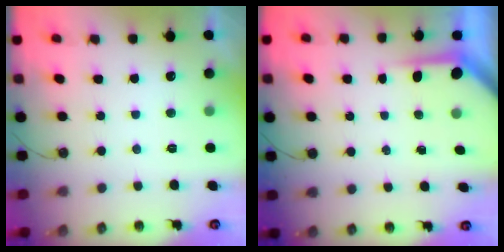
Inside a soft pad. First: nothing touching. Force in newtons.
{"total": 3.6, "press": 3.6, "slide": 0.4}